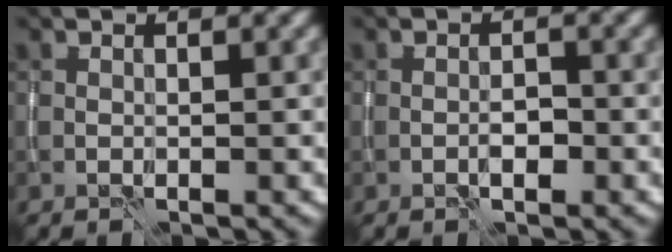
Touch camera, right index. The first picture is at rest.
{"total": 1.6, "force": [-0.9, 0.6, 1.1], "torque": [-0.016, 0.002, -0.015]}